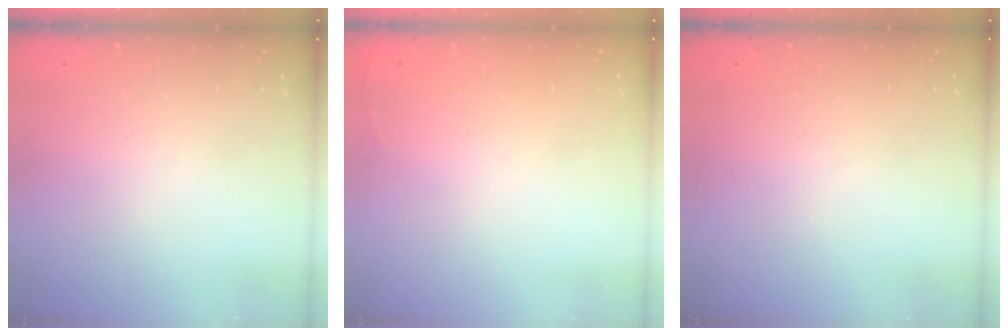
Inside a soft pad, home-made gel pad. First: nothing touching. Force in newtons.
{"total": 2.7, "press": 2.6, "slide": 1.0}
{"total": 1.0, "press": 0.0, "slide": 1.0}